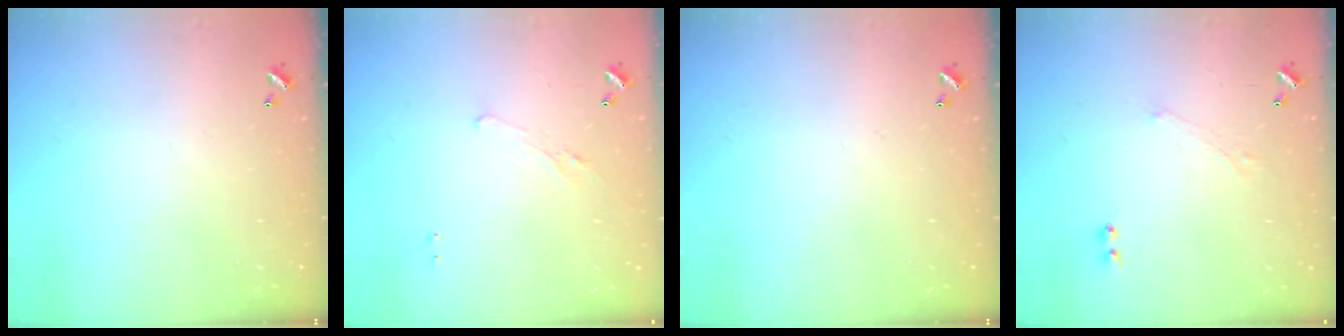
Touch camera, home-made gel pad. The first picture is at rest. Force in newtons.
{"total": 1.2, "press": 0.9, "slide": 0.8}
{"total": 0.0}
{"total": 1.0, "press": 0.9, "slide": 0.5}